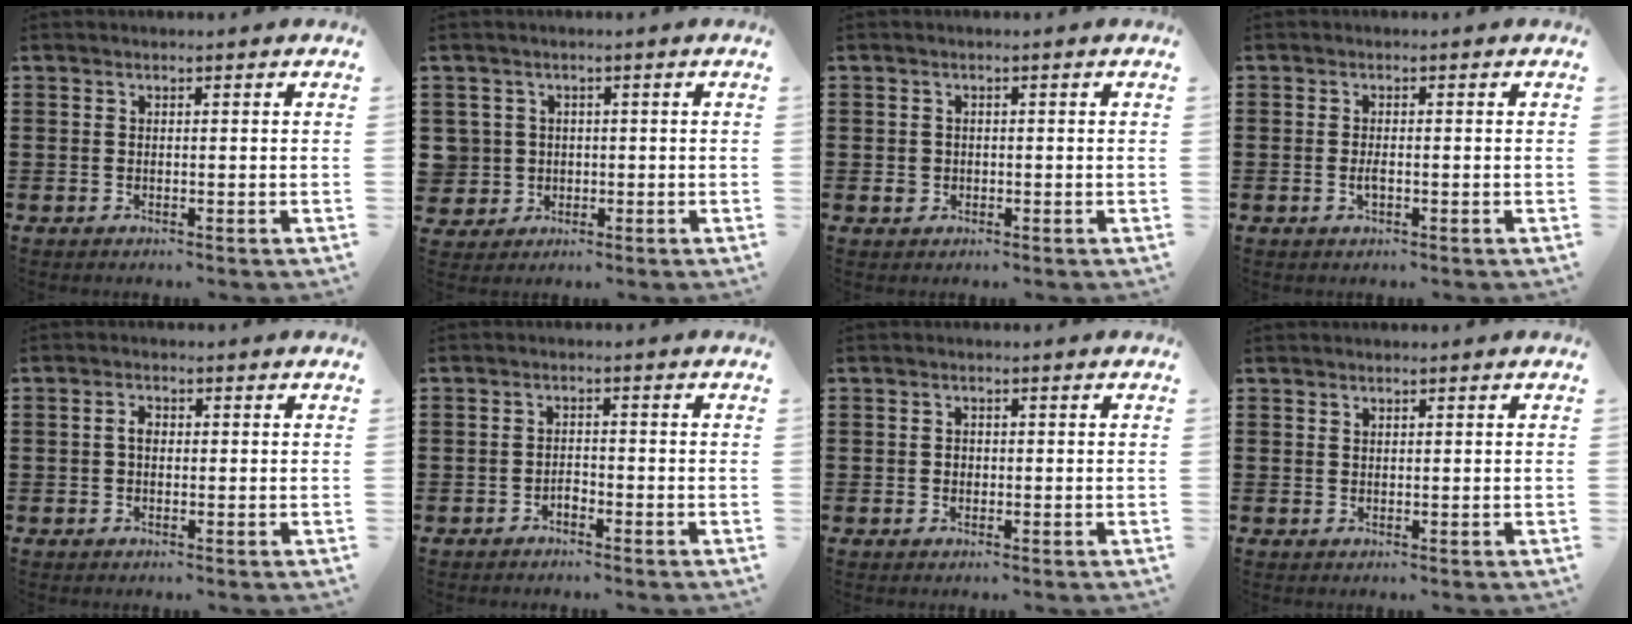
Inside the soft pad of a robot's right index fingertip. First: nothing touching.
{"total": 3.5, "force": [-0.1, 3.5, 0.3], "torque": [-0.032, 0.009, -0.007]}
{"total": 1.4, "force": [-0.3, 1.3, 0.3], "torque": [-0.008, 0.006, -0.008]}
{"total": 1.6, "force": [-0.4, 0.5, 1.4], "torque": [-0.027, -0.002, -0.006]}
{"total": 2.0, "force": [0.0, 1.2, 1.5], "torque": [-0.038, 0.004, -0.004]}
{"total": 1.4, "force": [-1.1, 0.7, 0.6], "torque": [-0.016, 0.000, -0.022]}
{"total": 1.0, "force": [-0.1, 0.9, 0.5], "torque": [-0.012, 0.004, -0.003]}
{"total": 0.6, "force": [0.5, 0.4, 0.1], "torque": [-0.003, 0.002, 0.010]}